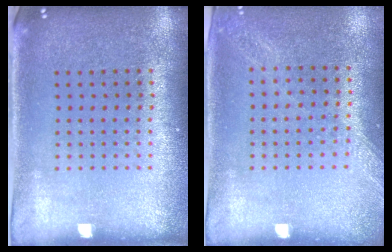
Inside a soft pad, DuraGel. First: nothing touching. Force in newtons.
{"total": 1.2, "press": 1.2, "slide": 0.4}